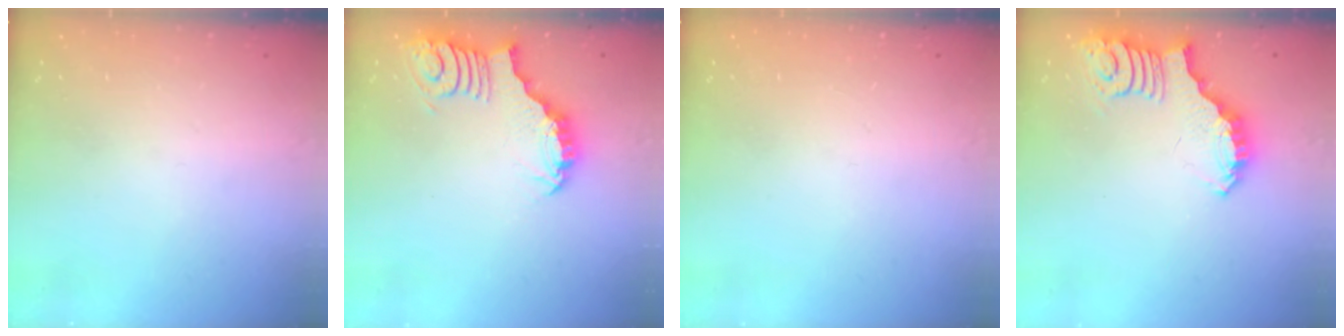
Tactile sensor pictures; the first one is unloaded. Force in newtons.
{"total": 3.4, "press": 3.4, "slide": 0.7}
{"total": 0.0}
{"total": 2.6, "press": 2.6, "slide": 0.5}